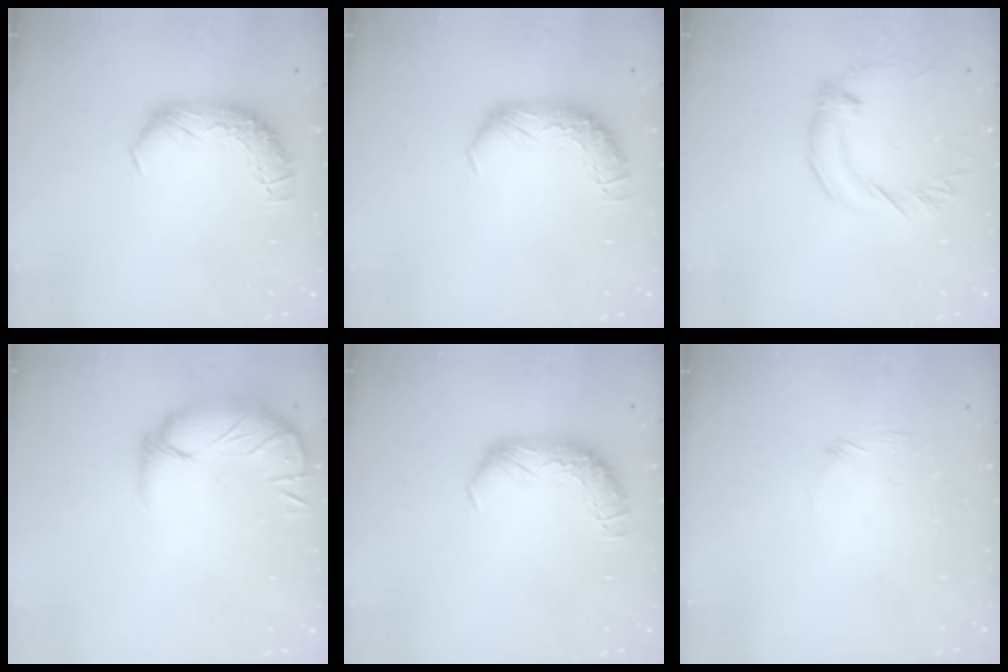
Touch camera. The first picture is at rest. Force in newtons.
{"total": 0.0}
{"total": 1.3, "press": 1.1, "slide": 0.7}
{"total": 4.1, "press": 3.4, "slide": 2.1}
{"total": 0.0}
{"total": 6.7, "press": 6.6, "slide": 1.0}